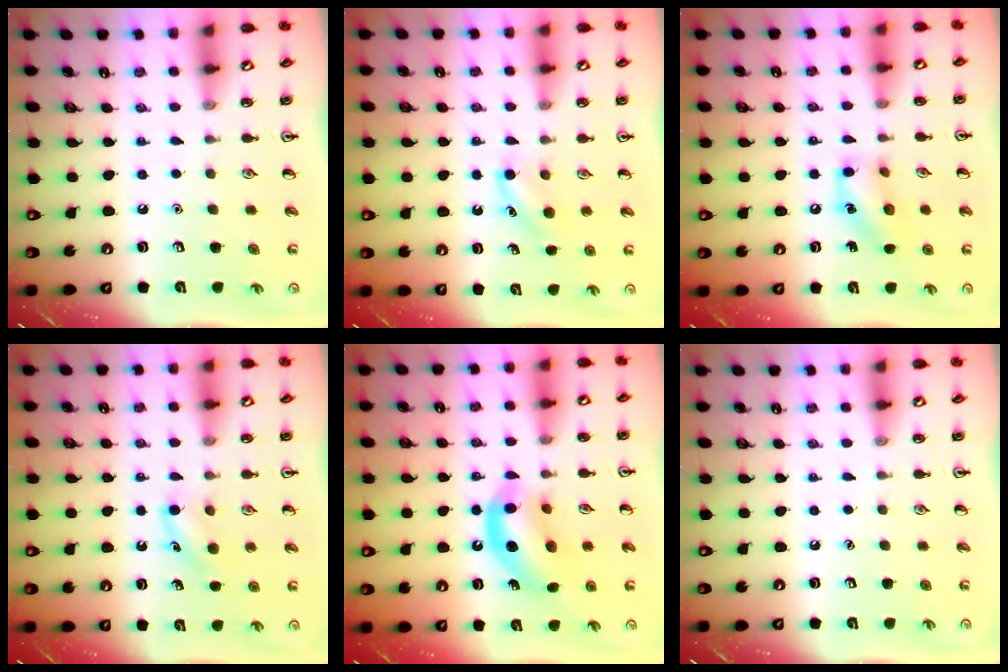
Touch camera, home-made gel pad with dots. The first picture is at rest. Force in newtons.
{"total": 4.3, "press": 4.1, "slide": 1.3}
{"total": 10.8, "press": 10.7, "slide": 1.5}
{"total": 5.9, "press": 5.6, "slide": 1.9}
{"total": 11.3, "press": 10.8, "slide": 3.4}
{"total": 0.0}